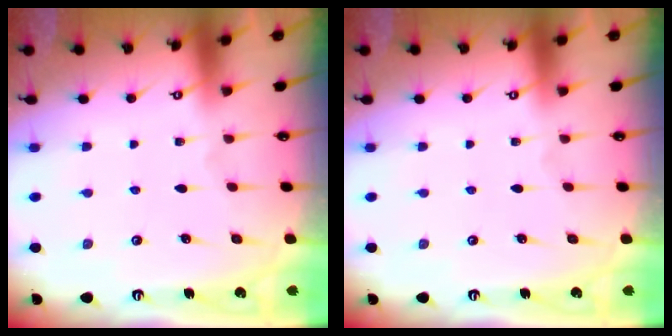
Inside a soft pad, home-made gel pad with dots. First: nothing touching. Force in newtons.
{"total": 0.0}